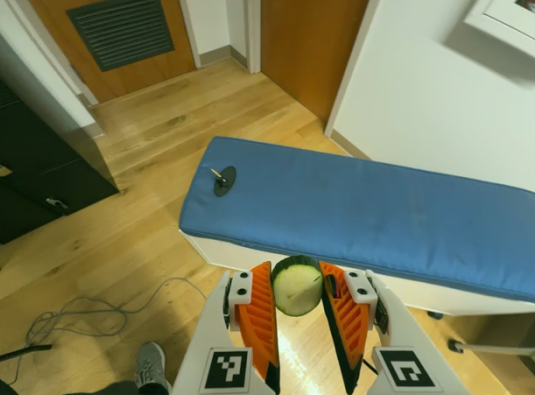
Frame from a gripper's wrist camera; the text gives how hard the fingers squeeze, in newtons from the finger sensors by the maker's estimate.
{"total": 9.6, "left": 9.3, "right": 10.0}